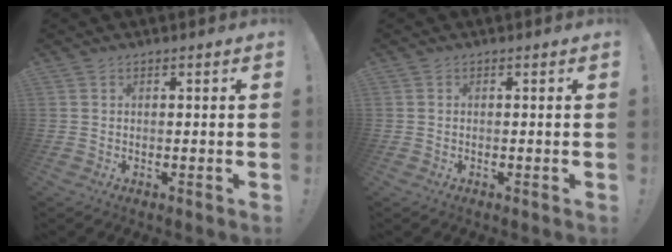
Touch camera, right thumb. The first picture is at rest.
{"total": 1.0, "force": [-0.3, 0.9, 0.1], "torque": [0.000, 0.001, -0.006]}